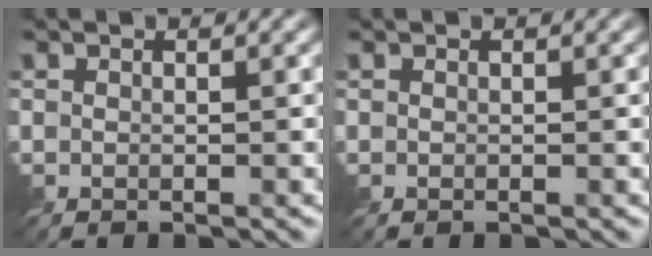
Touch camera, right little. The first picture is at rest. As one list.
[{"total": 0.0}]